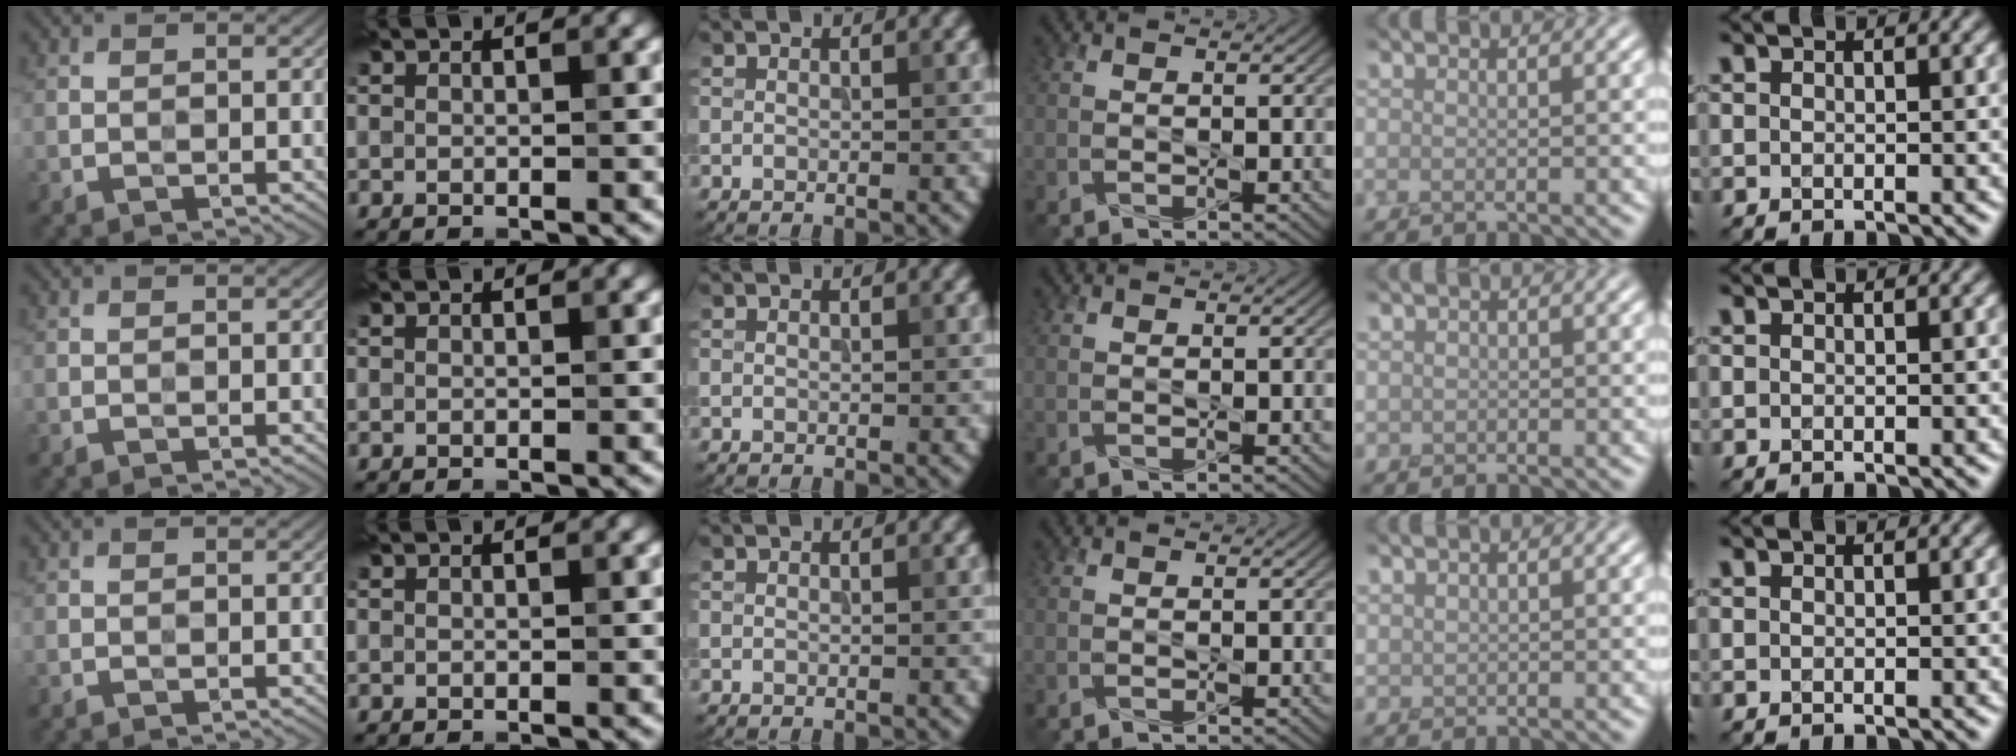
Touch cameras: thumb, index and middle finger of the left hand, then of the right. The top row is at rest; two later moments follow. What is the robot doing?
{"motion": "press", "object": "sticky note"}